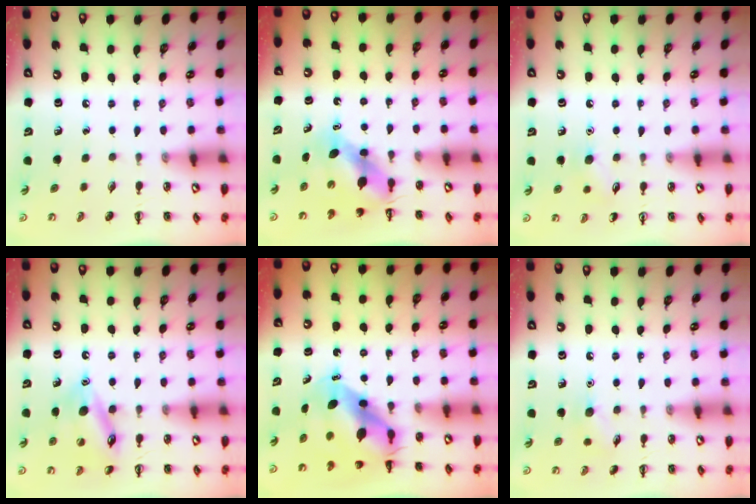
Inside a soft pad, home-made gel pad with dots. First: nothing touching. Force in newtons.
{"total": 6.2, "press": 6.1, "slide": 1.1}
{"total": 6.5, "press": 6.2, "slide": 1.9}
{"total": 13.8, "press": 13.8, "slide": 1.5}
{"total": 7.3, "press": 7.0, "slide": 1.9}
{"total": 8.0, "press": 7.7, "slide": 2.1}